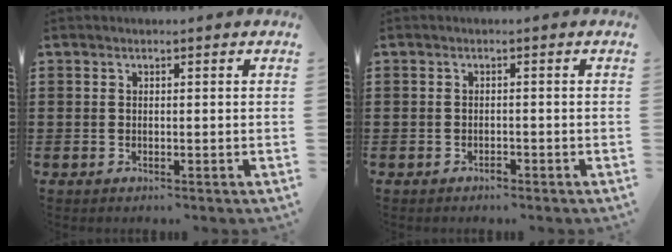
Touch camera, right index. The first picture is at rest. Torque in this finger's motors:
{"motor_torque": [0.13, 0.20, 0.02, 0.03]}